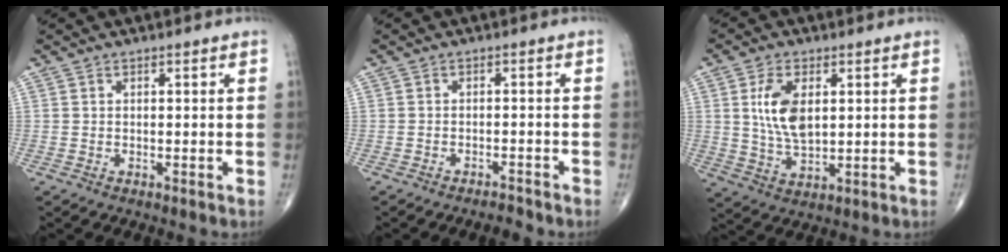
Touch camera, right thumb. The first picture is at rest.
{"total": 2.0, "force": [-1.9, 0.4, 0.5], "torque": [-0.016, 0.009, -0.028]}
{"total": 8.9, "force": [2.0, 4.8, 7.3], "torque": [-0.135, -0.011, 0.043]}